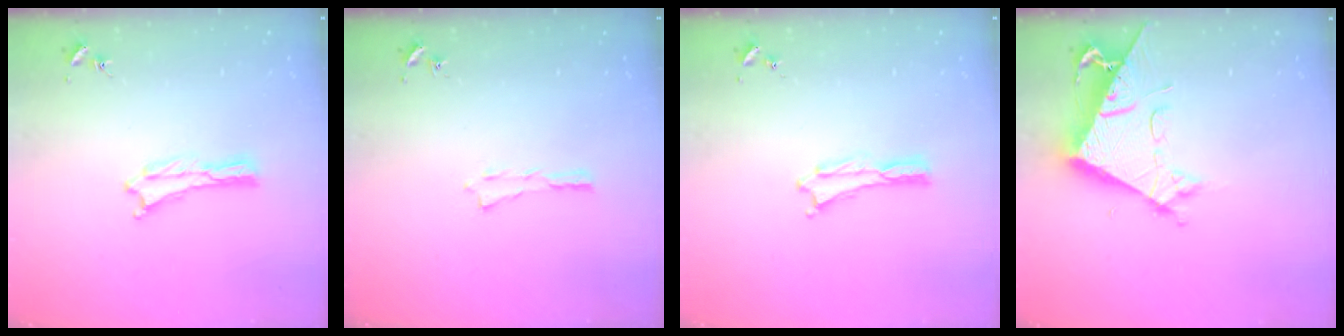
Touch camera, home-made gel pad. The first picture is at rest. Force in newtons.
{"total": 0.0}
{"total": 0.0}
{"total": 8.4, "press": 8.3, "slide": 0.8}